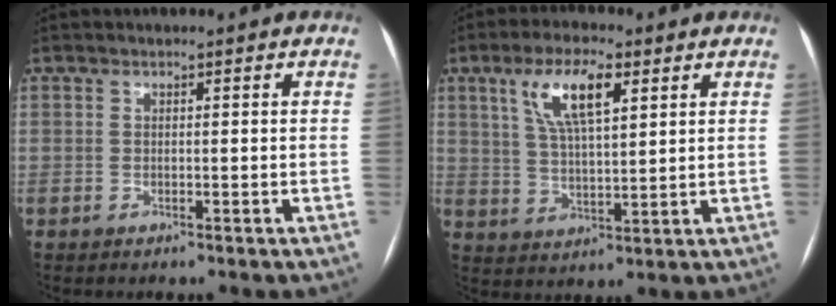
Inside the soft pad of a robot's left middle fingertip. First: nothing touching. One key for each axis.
{"total": 9.0, "fx": 4.2, "fy": 2.4, "fz": 7.6, "tx": -0.149, "ty": 0.013, "tz": 0.081}